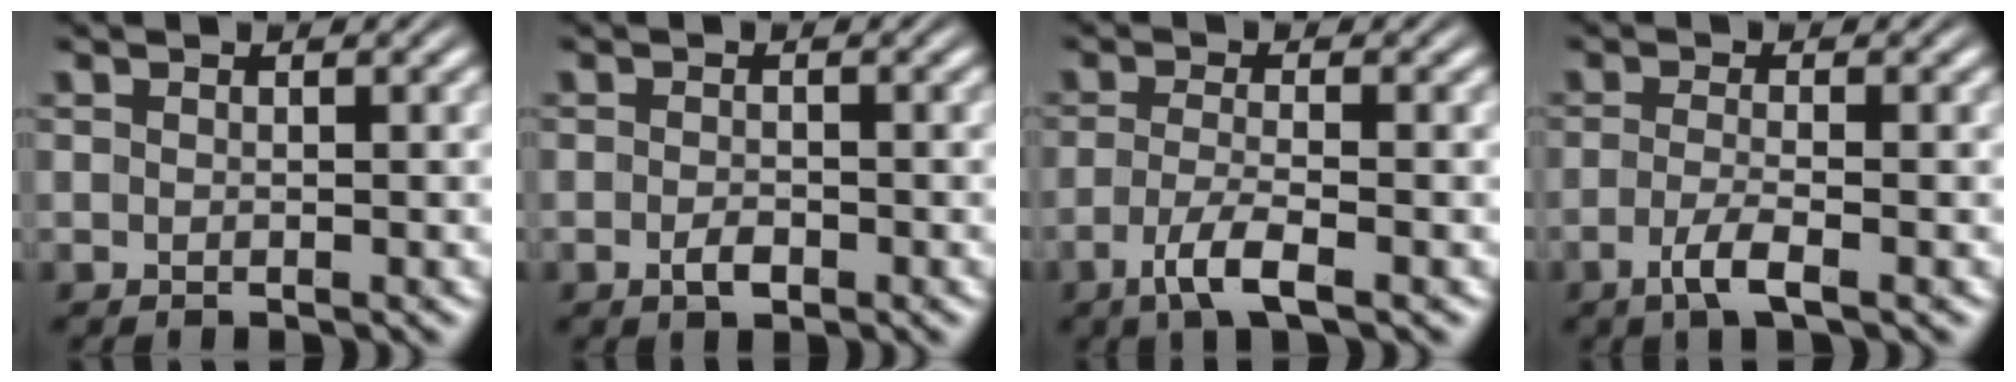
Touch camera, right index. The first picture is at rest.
{"total": 1.4, "force": [-1.0, 0.3, 0.9], "torque": [-0.015, -0.006, -0.015]}
{"total": 3.5, "force": [-2.1, 0.3, 2.8], "torque": [-0.062, -0.024, -0.024]}
{"total": 2.7, "force": [-1.7, -0.1, 2.1], "torque": [-0.051, -0.021, -0.021]}